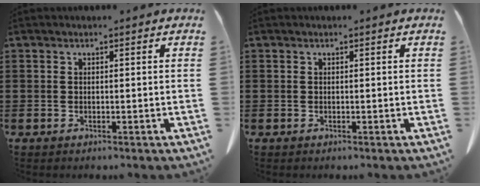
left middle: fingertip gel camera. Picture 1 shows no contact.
{"total": 0.0}